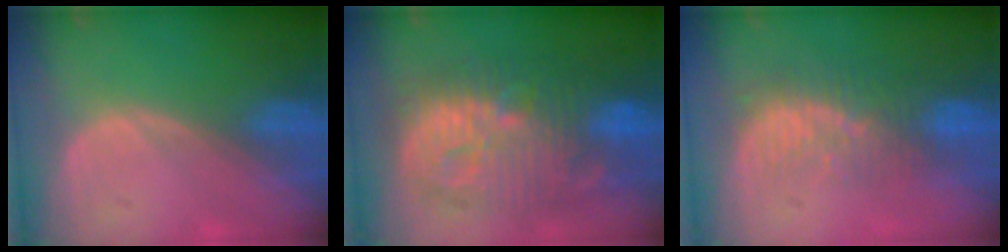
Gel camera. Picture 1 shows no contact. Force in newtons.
{"total": 13.5, "press": 13.4, "slide": 1.4}
{"total": 8.2, "press": 7.2, "slide": 3.9}